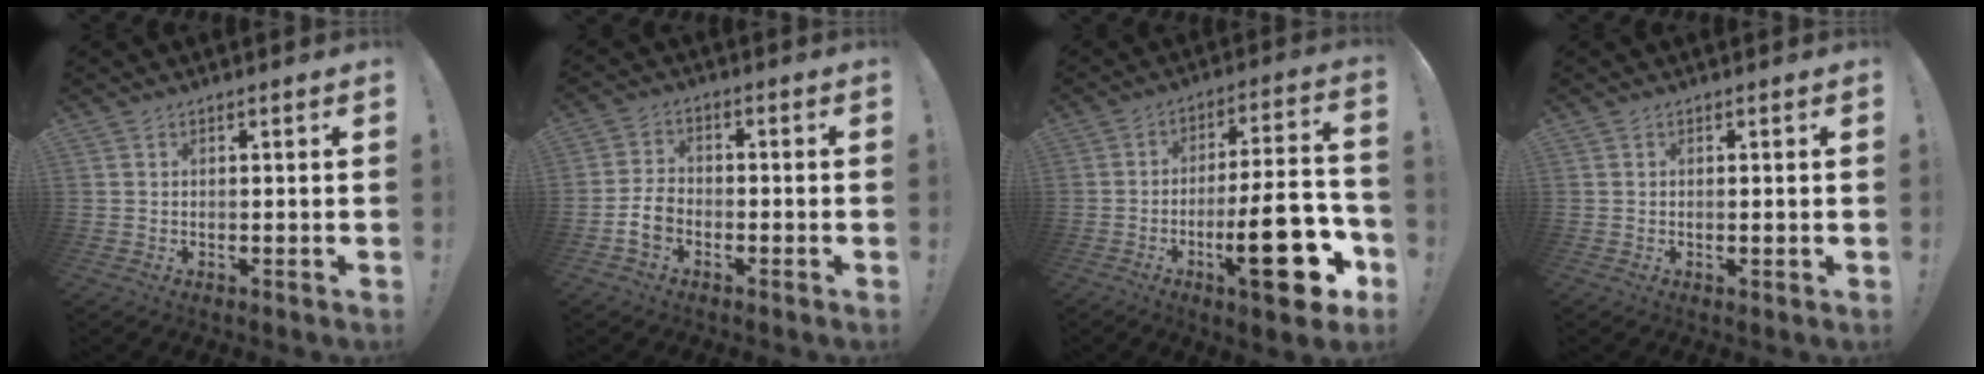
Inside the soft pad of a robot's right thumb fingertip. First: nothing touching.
{"total": 6.2, "force": [-2.9, 3.9, 3.7], "torque": [-0.077, 0.014, -0.051]}
{"total": 22.7, "force": [-7.6, 6.5, 20.4], "torque": [-0.294, 0.034, -0.110]}
{"total": 0.5, "force": [0.1, 0.0, 0.5], "torque": [-0.004, -0.002, 0.001]}